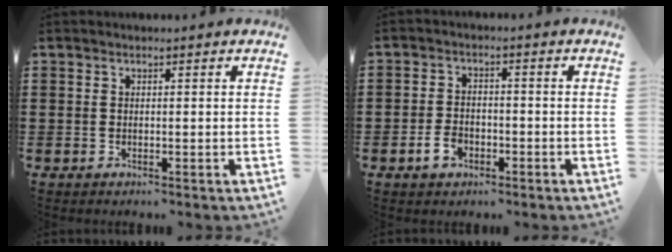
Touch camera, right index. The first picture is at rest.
{"total": 3.5, "force": [-1.9, 2.2, 1.9], "torque": [-0.050, -0.003, -0.041]}